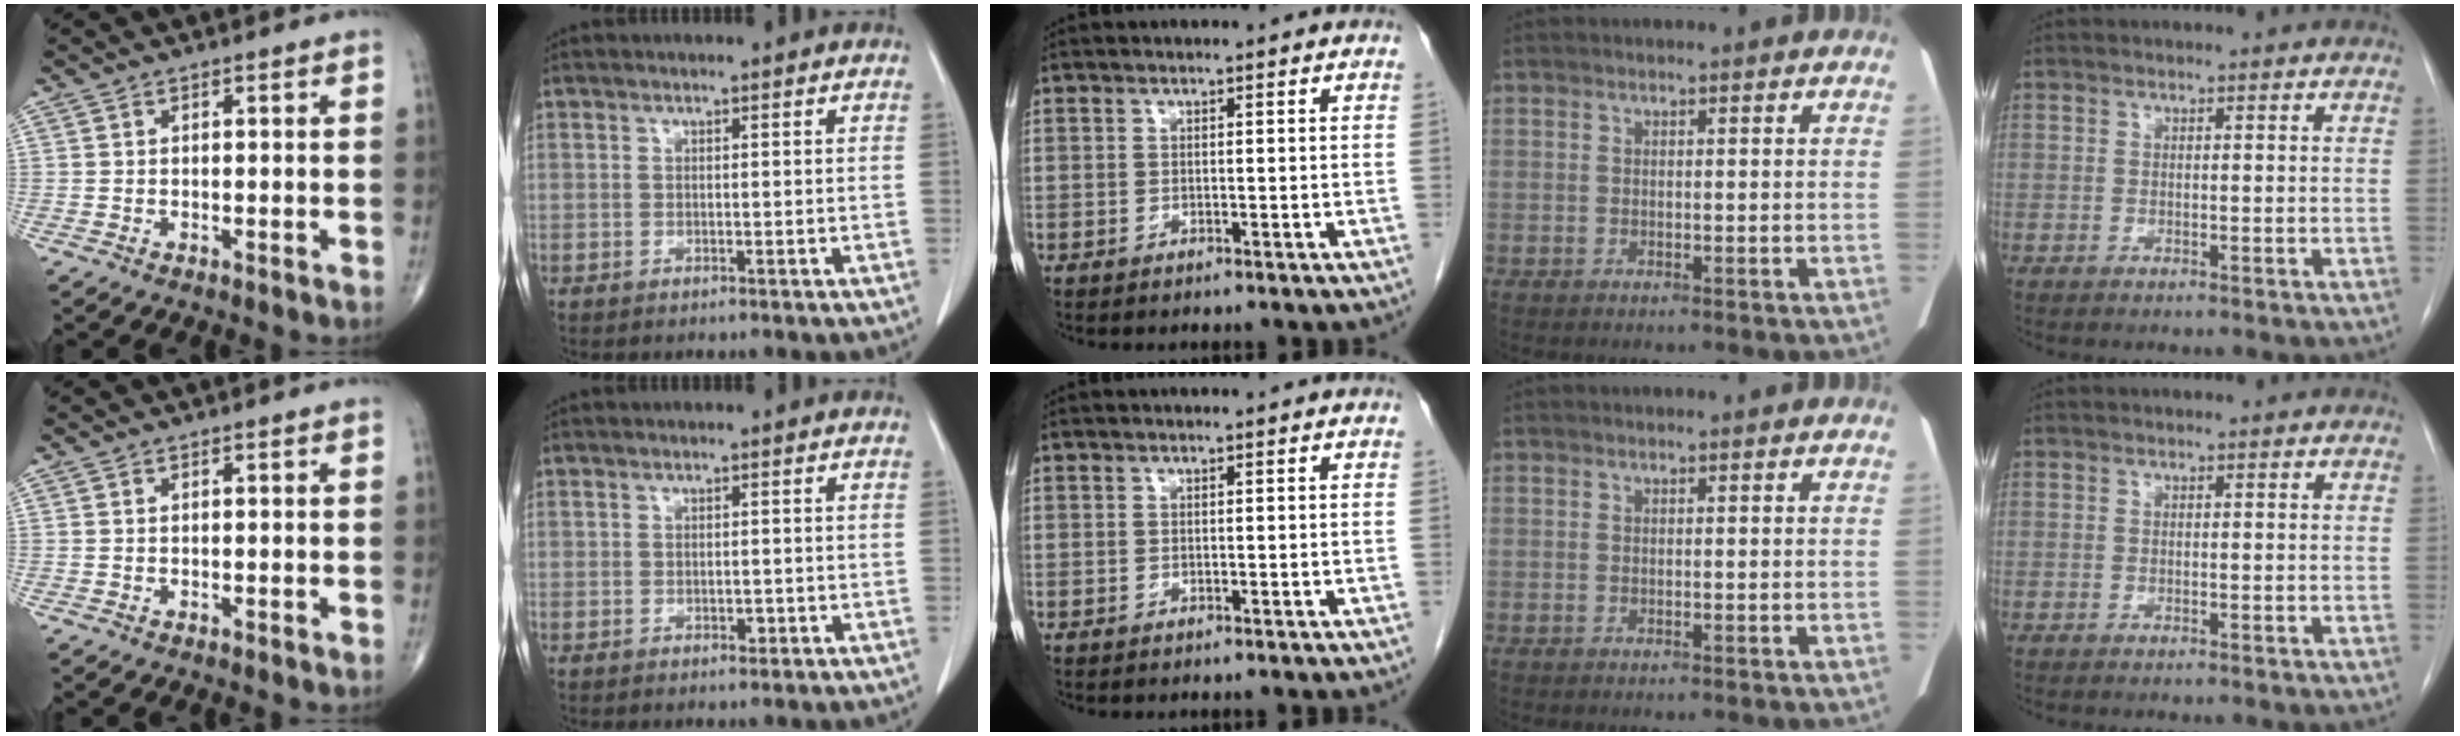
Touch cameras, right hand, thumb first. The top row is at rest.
{"index": {"total": 1.0, "force": [-0.3, 0.7, 0.7], "torque": [-0.011, 0.000, -0.002]}}